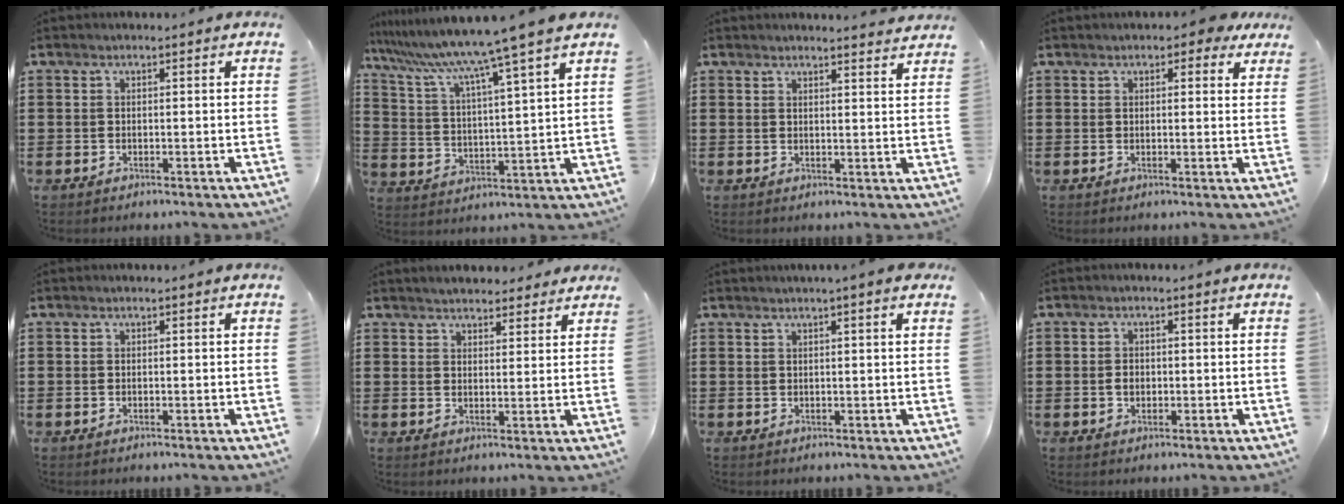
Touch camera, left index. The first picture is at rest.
{"total": 9.1, "force": [7.8, -1.6, 4.4], "torque": [-0.119, -0.056, 0.121]}
{"total": 2.6, "force": [2.5, -0.3, 0.2], "torque": [-0.004, -0.011, 0.047]}
{"total": 2.6, "force": [1.9, 1.1, 1.4], "torque": [-0.025, 0.006, 0.032]}
{"total": 0.0}
{"total": 3.0, "force": [2.9, 0.7, 0.1], "torque": [-0.011, -0.004, 0.056]}
{"total": 1.6, "force": [1.2, -0.3, 1.0], "torque": [-0.020, -0.001, 0.023]}
{"total": 1.9, "force": [-0.1, 1.4, 1.3], "torque": [-0.028, 0.007, -0.004]}